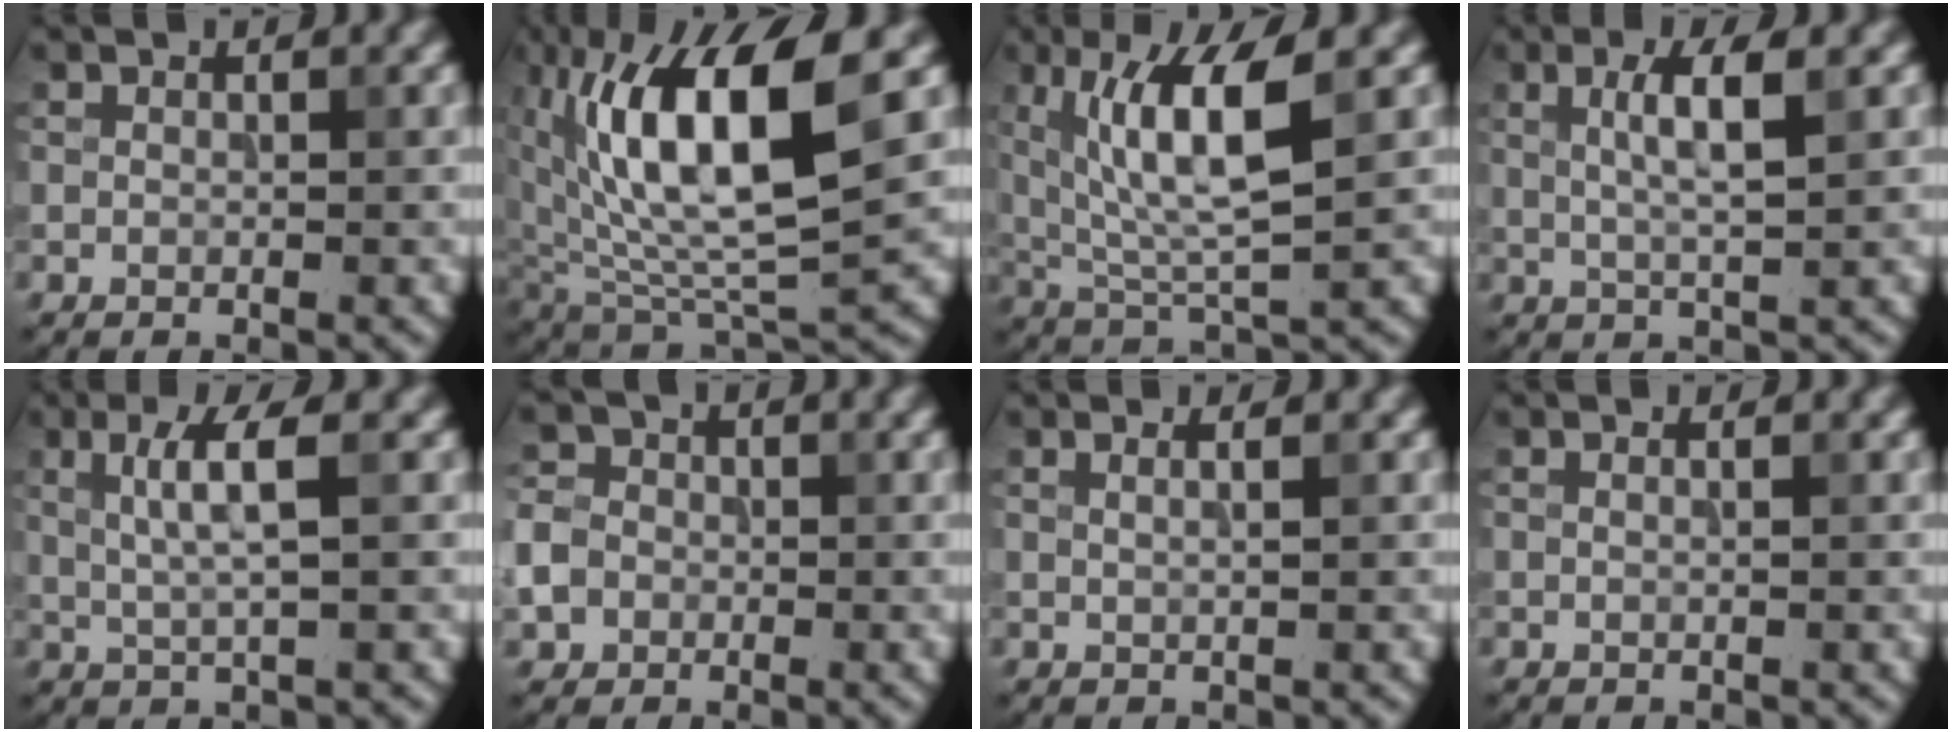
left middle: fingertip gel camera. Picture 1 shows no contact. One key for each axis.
{"total": 12.6, "fx": 3.2, "fy": 4.8, "fz": 11.2, "tx": -0.195, "ty": 0.003, "tz": 0.054}
{"total": 8.1, "fx": 2.5, "fy": 2.0, "fz": 7.5, "tx": -0.137, "ty": -0.006, "tz": 0.048}
{"total": 4.1, "fx": 1.1, "fy": 0.8, "fz": 3.9, "tx": -0.069, "ty": 0.003, "tz": 0.020}
{"total": 3.9, "fx": 1.0, "fy": 0.6, "fz": 3.7, "tx": -0.073, "ty": -0.002, "tz": 0.022}
{"total": 5.1, "fx": -1.5, "fy": 4.4, "fz": 2.2, "tx": -0.044, "ty": -0.003, "tz": -0.044}
{"total": 2.3, "fx": 1.1, "fy": 1.1, "fz": 1.7, "tx": 0.000, "ty": 0.002, "tz": -0.011}
{"total": 0.9, "fx": 0.5, "fy": 0.4, "fz": 0.7, "tx": -0.002, "ty": -0.004, "tz": -0.004}